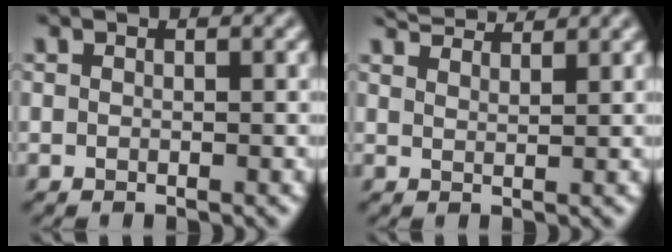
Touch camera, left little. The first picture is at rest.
{"total": 3.3, "force": [3.2, 0.0, 0.8], "torque": [-0.025, 0.012, 0.054]}